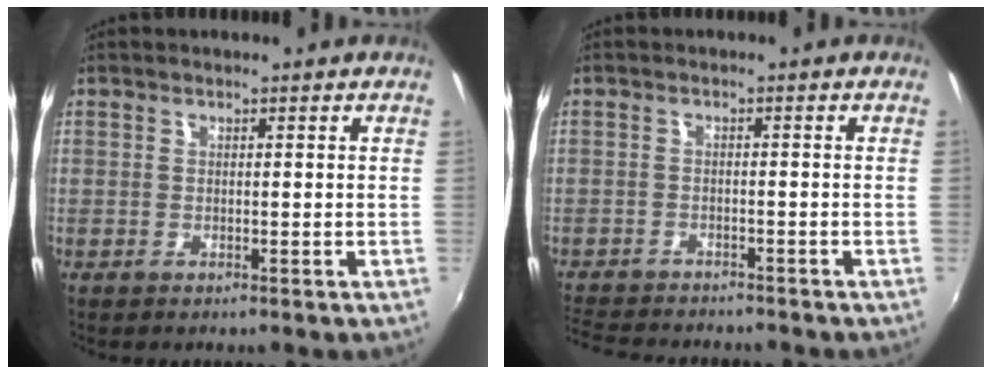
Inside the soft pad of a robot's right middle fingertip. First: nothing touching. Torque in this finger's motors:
{"motor_torque": [1.08, -1.06, 0.08, 0.03]}